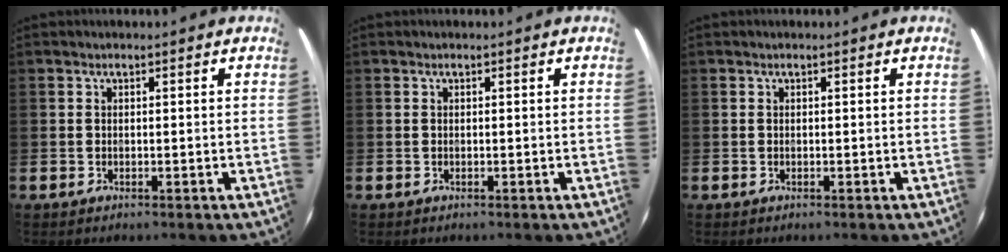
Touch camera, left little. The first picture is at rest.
{"total": 0.0}
{"total": 0.0}